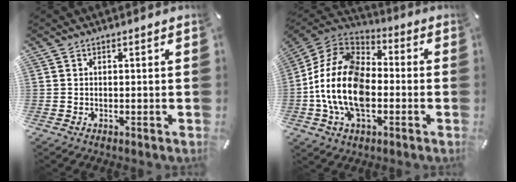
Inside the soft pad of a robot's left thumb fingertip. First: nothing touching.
{"total": 17.7, "force": [-5.0, 11.3, 12.6], "torque": [-0.281, 0.022, -0.095]}